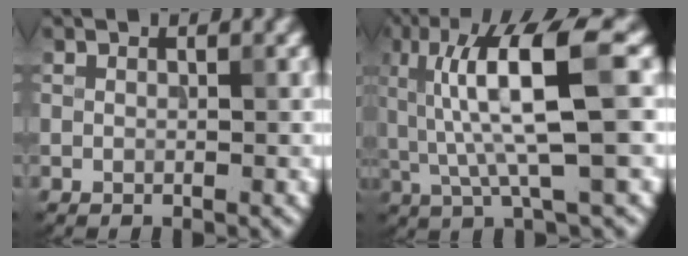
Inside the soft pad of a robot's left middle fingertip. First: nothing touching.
{"total": 9.1, "force": [1.4, 1.7, 8.9], "torque": [-0.156, 0.007, 0.028]}